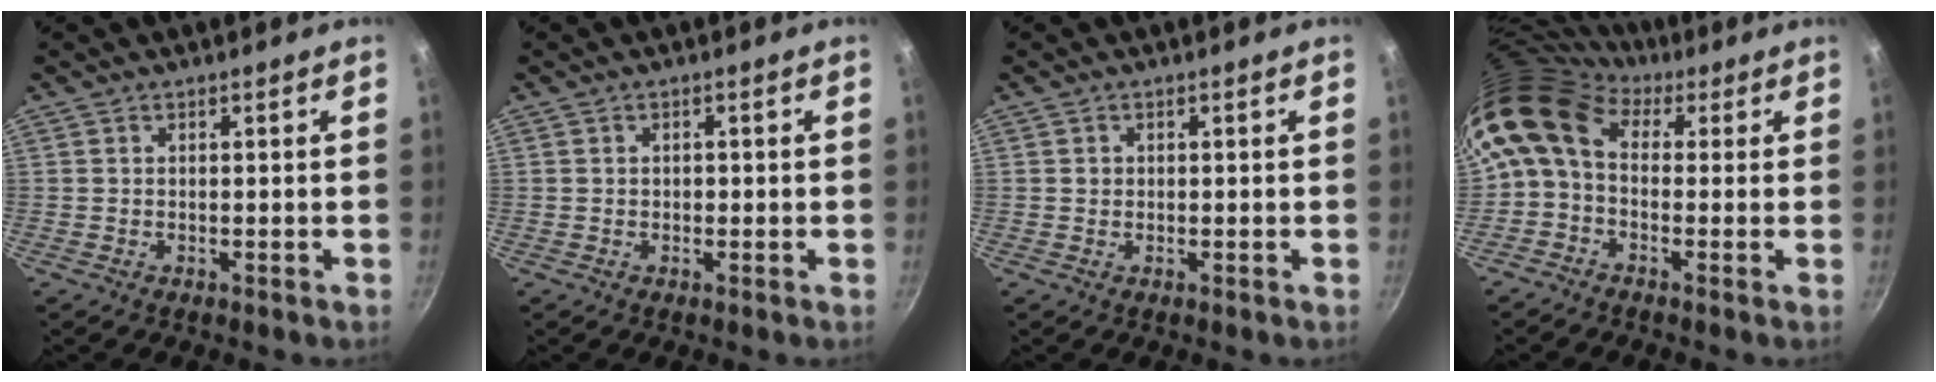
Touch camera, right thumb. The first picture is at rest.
{"total": 0.9, "force": [-0.1, 0.7, 0.5], "torque": [-0.004, 0.004, 0.000]}
{"total": 0.9, "force": [0.1, 0.8, 0.2], "torque": [0.000, 0.002, 0.001]}
{"total": 10.4, "force": [1.3, 7.5, 7.1], "torque": [-0.137, 0.029, -0.001]}